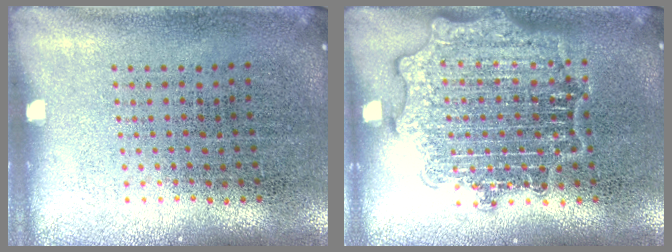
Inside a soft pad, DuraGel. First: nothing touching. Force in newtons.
{"total": 3.0, "press": 3.0, "slide": 0.5}